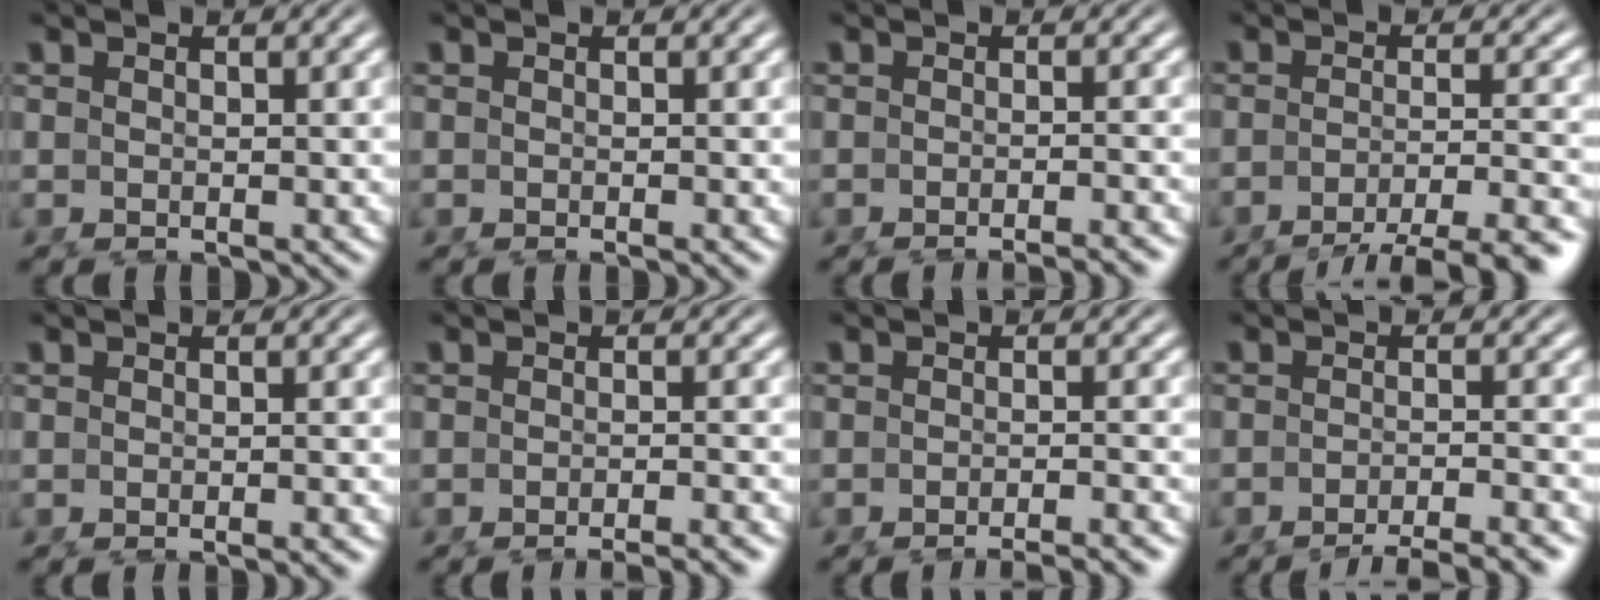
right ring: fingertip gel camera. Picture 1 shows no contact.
{"total": 0.6, "force": [-0.5, -0.2, 0.3], "torque": [-0.001, 0.004, -0.008]}
{"total": 4.3, "force": [-4.0, 0.0, 1.4], "torque": [-0.009, -0.002, -0.060]}
{"total": 9.4, "force": [-7.7, 2.4, 4.8], "torque": [-0.060, -0.025, -0.107]}
{"total": 1.4, "force": [-1.2, -0.3, 0.6], "torque": [-0.006, 0.003, -0.019]}
{"total": 5.5, "force": [-5.2, 0.4, 1.8], "torque": [-0.011, -0.005, -0.076]}
{"total": 6.1, "force": [-5.7, 0.4, 1.9], "torque": [-0.011, -0.006, -0.085]}
{"total": 8.1, "force": [-7.3, 1.3, 3.1], "torque": [-0.027, -0.014, -0.107]}